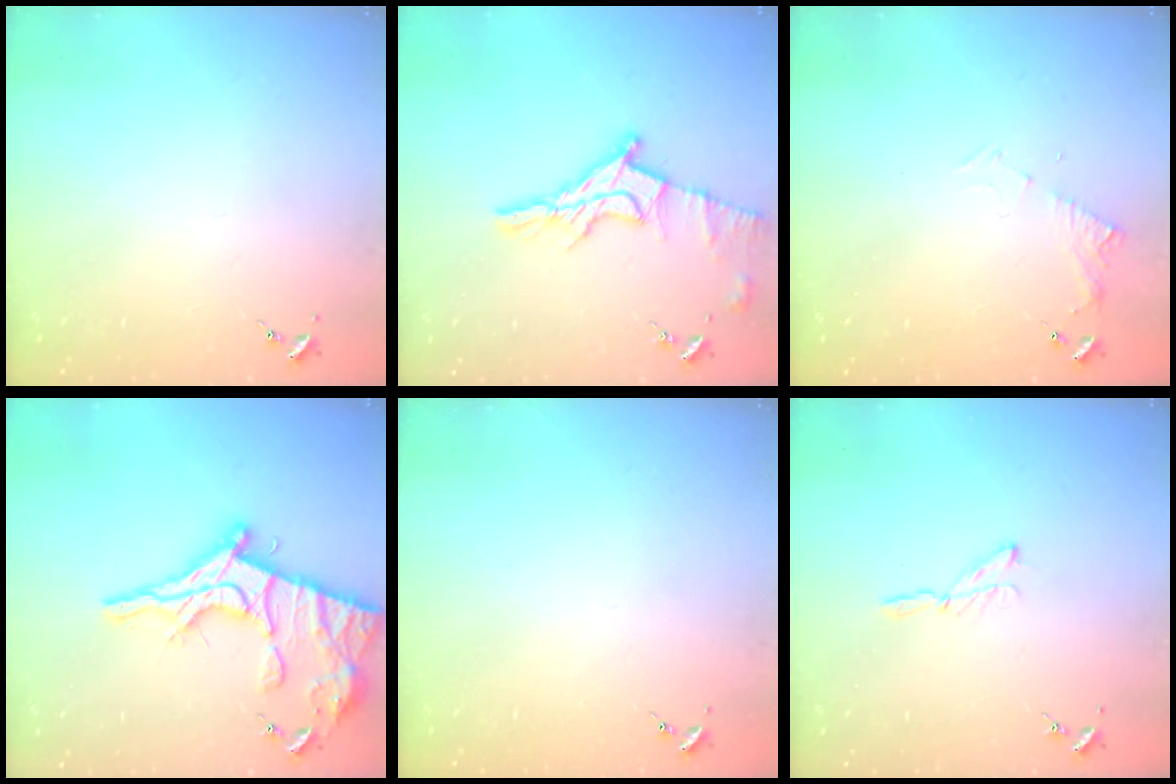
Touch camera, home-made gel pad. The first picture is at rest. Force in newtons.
{"total": 12.6, "press": 12.6, "slide": 1.2}
{"total": 5.8, "press": 5.8, "slide": 0.5}
{"total": 21.9, "press": 21.8, "slide": 2.0}
{"total": 0.0}
{"total": 3.5, "press": 3.4, "slide": 0.4}